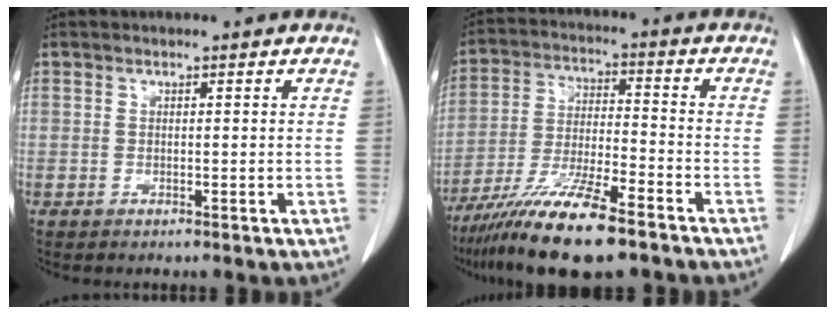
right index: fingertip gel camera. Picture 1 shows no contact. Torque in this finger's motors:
{"motor_torque": [0.60, -0.56, 0.68, 0.21]}